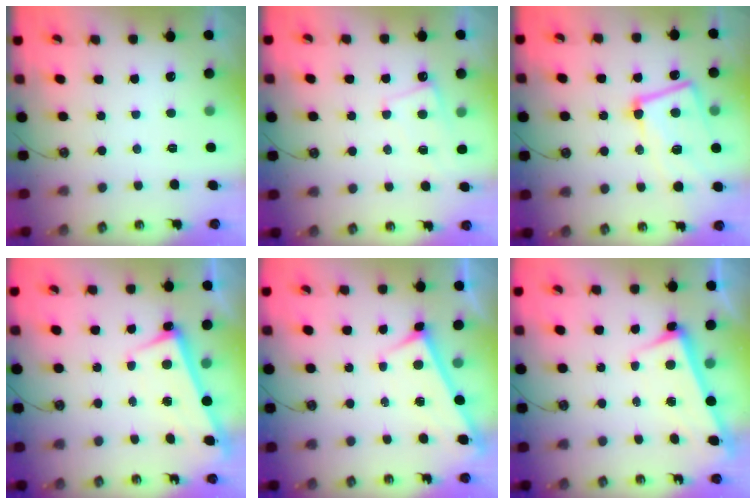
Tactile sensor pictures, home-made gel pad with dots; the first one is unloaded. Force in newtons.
{"total": 2.4, "press": 2.4, "slide": 0.6}
{"total": 11.4, "press": 11.2, "slide": 2.3}
{"total": 2.8, "press": 2.7, "slide": 0.4}
{"total": 2.9, "press": 2.9, "slide": 0.3}
{"total": 2.7, "press": 2.7, "slide": 0.7}